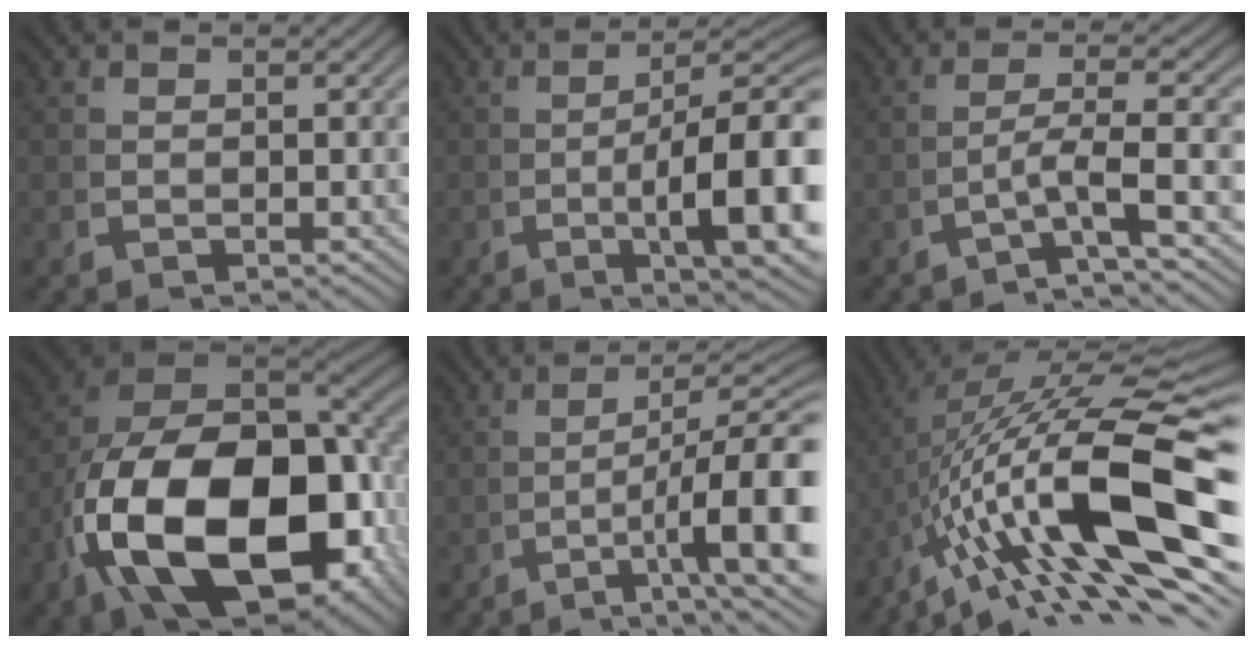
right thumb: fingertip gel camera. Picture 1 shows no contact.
{"total": 11.7, "force": [-1.5, 4.7, 10.6], "torque": [-0.170, -0.028, -0.007]}
{"total": 4.0, "force": [-1.8, 0.4, 3.5], "torque": [-0.077, -0.010, -0.020]}
{"total": 24.6, "force": [-3.0, 15.4, 18.9], "torque": [-0.395, -0.097, 0.006]}
{"total": 9.5, "force": [-2.0, 4.1, 8.3], "torque": [-0.136, -0.023, -0.019]}
{"total": 15.4, "force": [-1.6, 5.7, 14.2], "torque": [-0.257, -0.021, 0.002]}